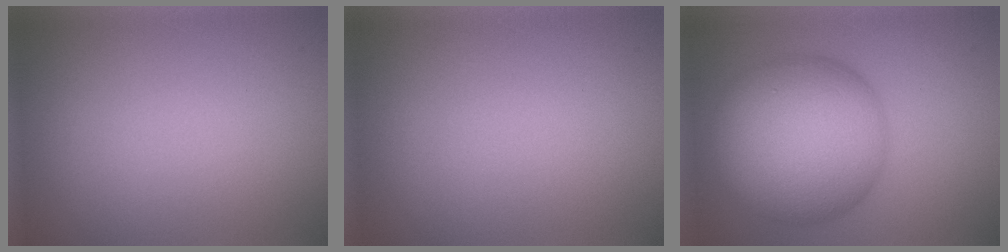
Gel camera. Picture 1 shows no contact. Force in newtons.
{"total": 0.0}
{"total": 11.9, "press": 11.9, "slide": 0.3}